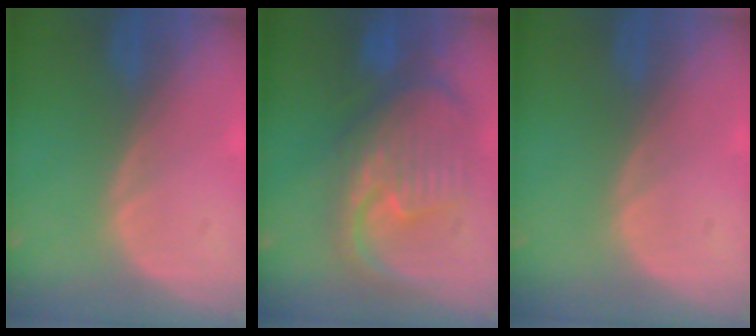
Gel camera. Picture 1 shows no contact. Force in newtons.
{"total": 11.9, "press": 10.4, "slide": 5.9}
{"total": 0.0}